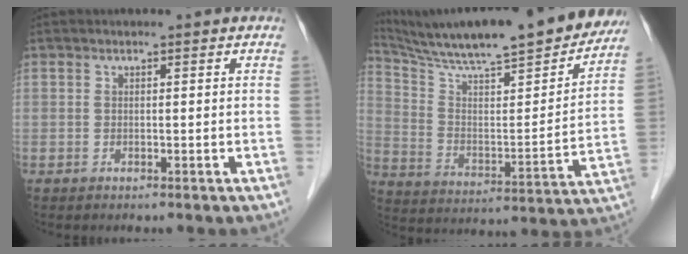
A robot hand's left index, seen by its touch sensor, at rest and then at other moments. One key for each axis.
{"total": 27.0, "fx": 23.6, "fy": 2.8, "fz": 12.7, "tx": -0.216, "ty": -0.036, "tz": 0.342}